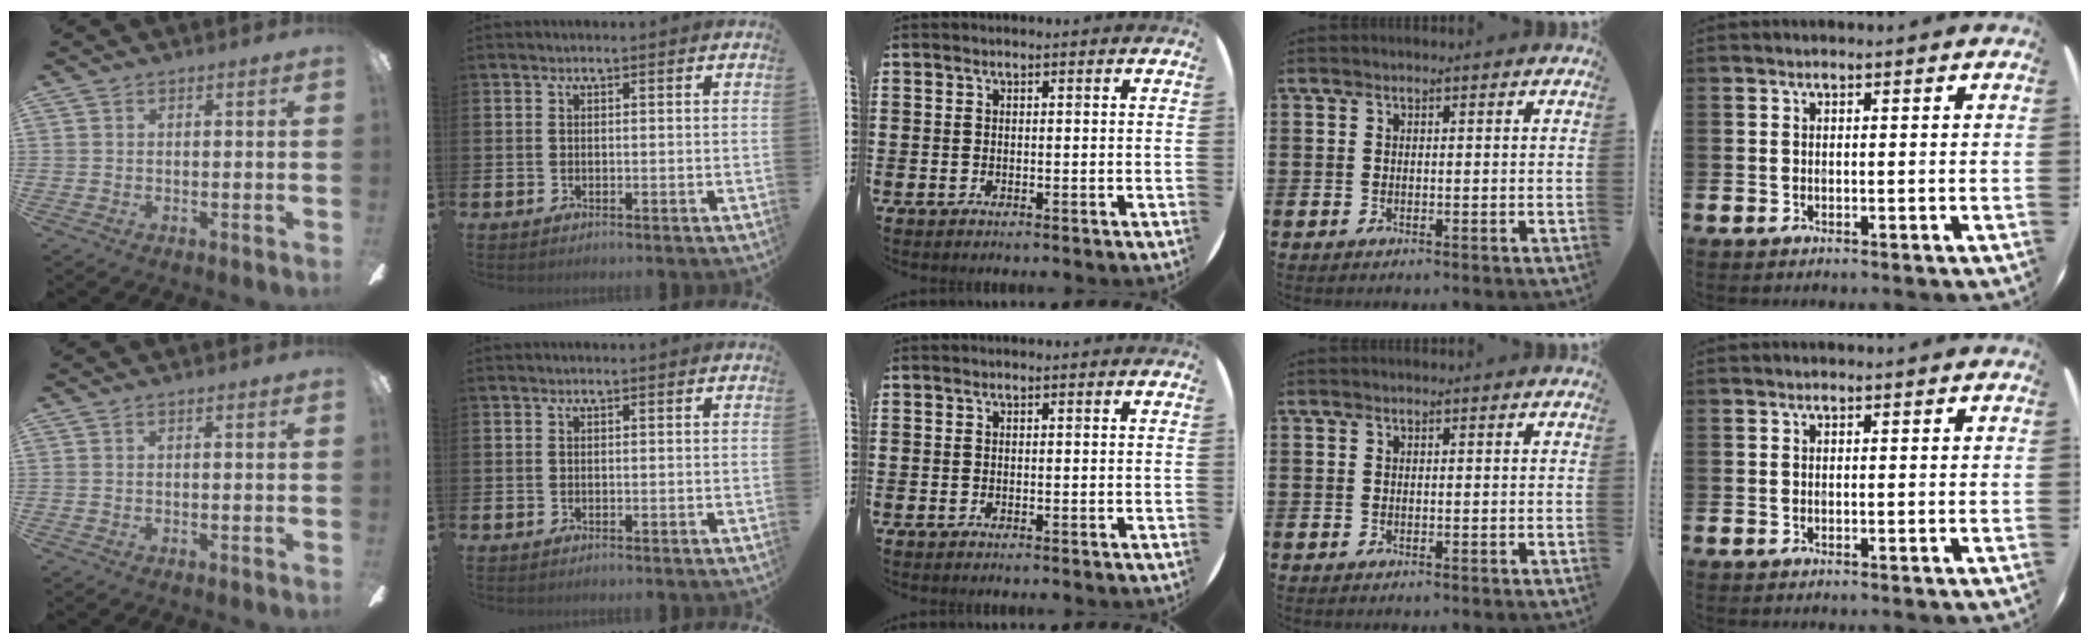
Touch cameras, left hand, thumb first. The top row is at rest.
{}